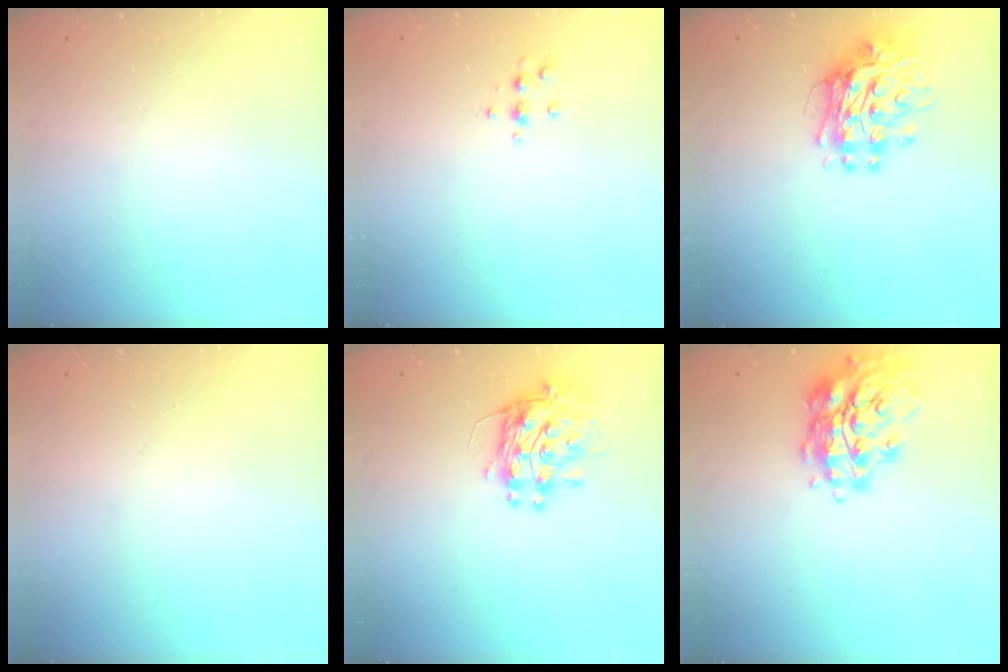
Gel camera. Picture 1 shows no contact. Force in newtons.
{"total": 5.4, "press": 5.2, "slide": 1.4}
{"total": 12.2, "press": 12.2, "slide": 1.0}
{"total": 0.0}
{"total": 12.9, "press": 12.9, "slide": 1.1}
{"total": 16.1, "press": 15.9, "slide": 2.1}